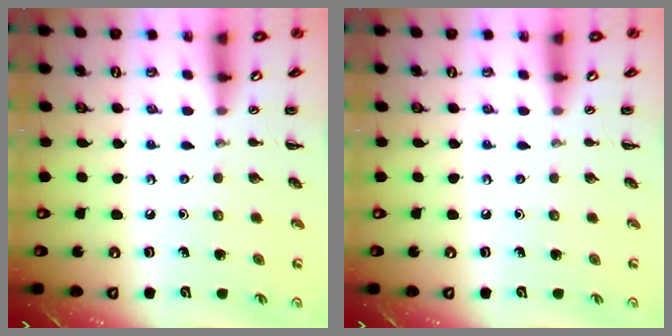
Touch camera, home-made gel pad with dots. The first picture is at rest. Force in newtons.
{"total": 0.0}